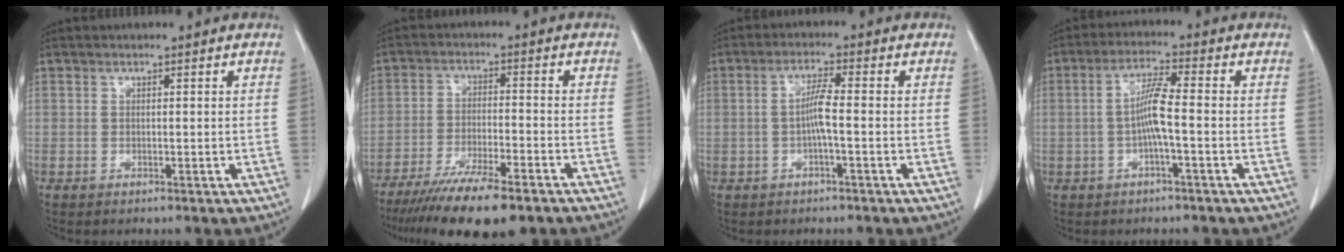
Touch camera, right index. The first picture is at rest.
{"total": 13.8, "force": [-10.5, 1.9, 8.7], "torque": [-0.149, -0.032, -0.171]}
{"total": 3.7, "force": [-0.6, 0.0, 3.6], "torque": [-0.071, 0.005, -0.011]}
{"total": 5.3, "force": [-0.8, 0.1, 5.2], "torque": [-0.105, 0.008, -0.017]}